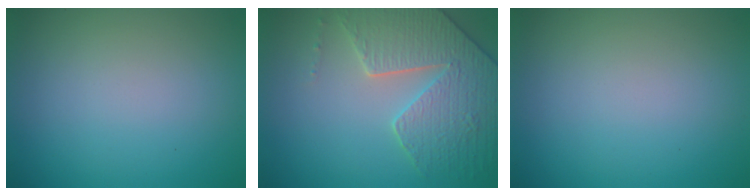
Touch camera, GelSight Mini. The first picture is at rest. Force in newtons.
{"total": 5.3, "press": 5.0, "slide": 1.8}
{"total": 0.0}